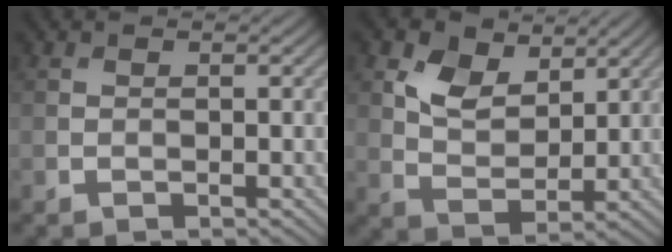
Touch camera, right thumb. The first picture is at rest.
{"total": 6.4, "force": [3.4, 3.9, 3.7], "torque": [-0.083, -0.003, 0.059]}